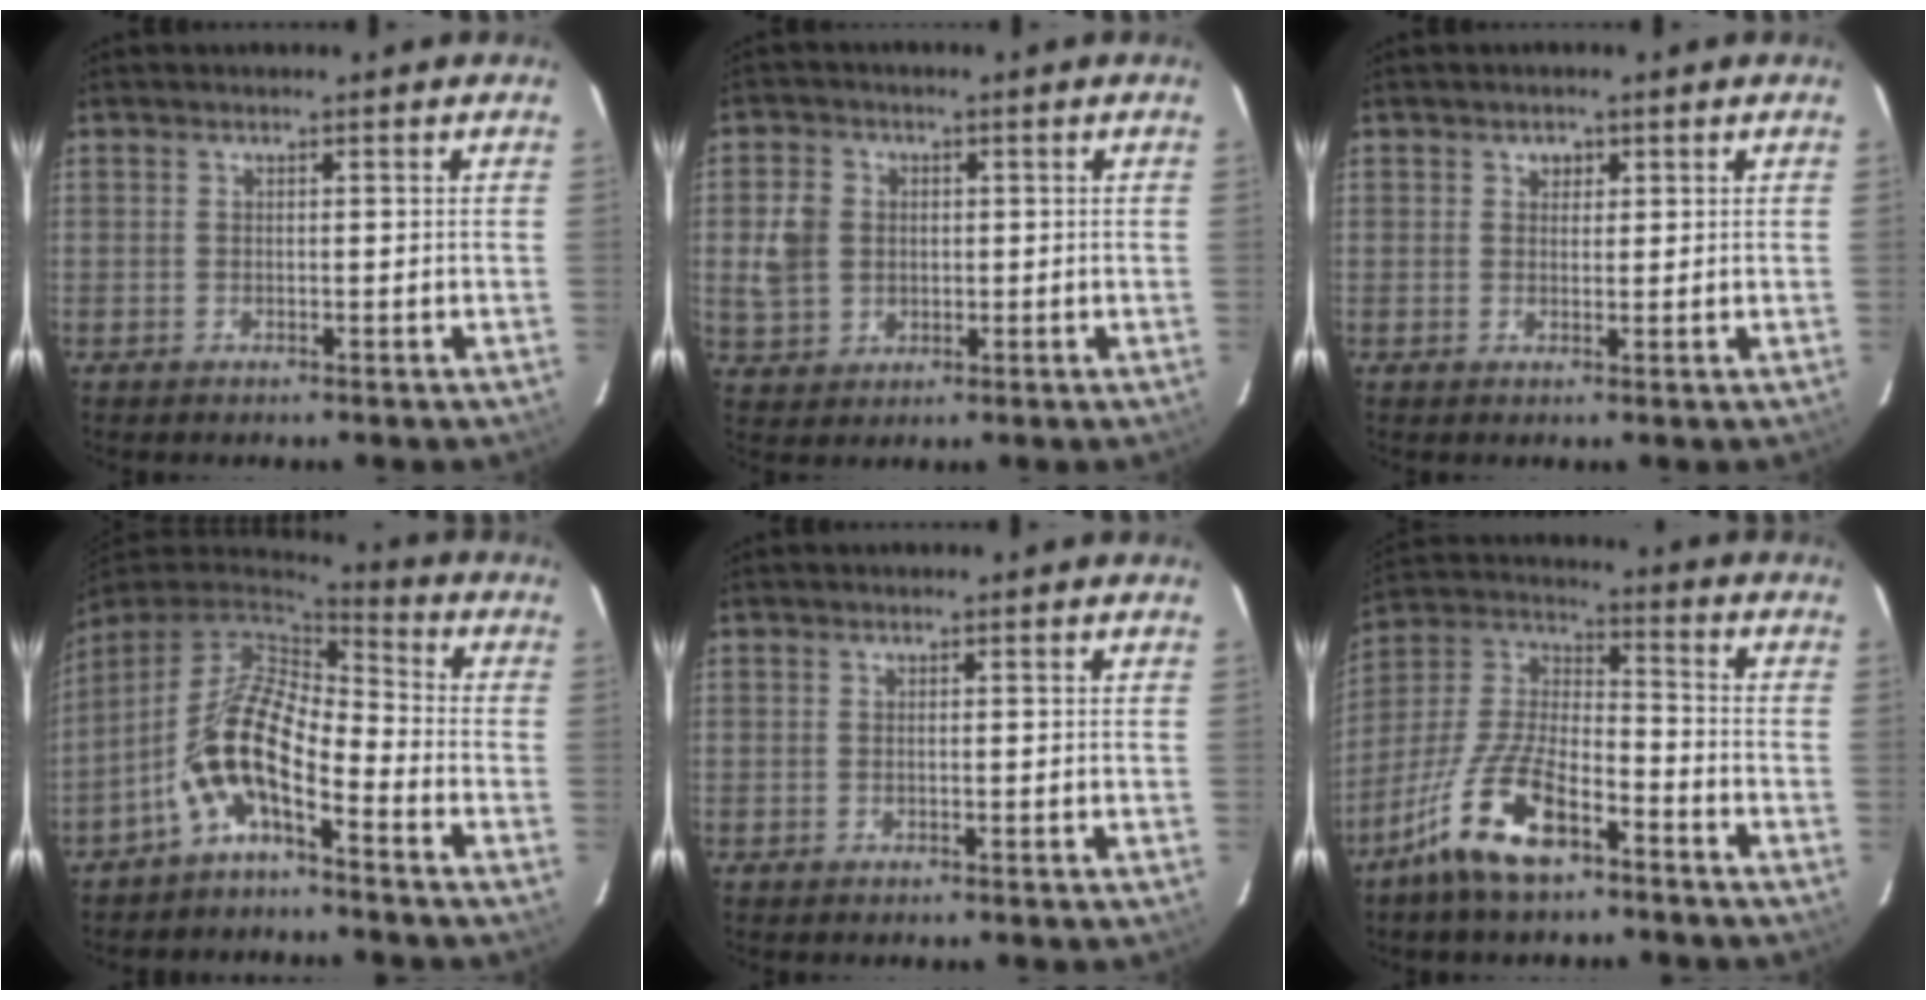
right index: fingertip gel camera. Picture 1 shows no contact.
{"total": 6.7, "force": [0.2, 5.9, 3.1], "torque": [-0.073, 0.014, 0.011]}
{"total": 1.8, "force": [0.7, 1.5, 0.4], "torque": [-0.003, 0.007, 0.012]}
{"total": 11.0, "force": [-5.5, 4.3, 8.5], "torque": [-0.176, 0.012, -0.113]}
{"total": 0.0}
{"total": 15.0, "force": [-9.6, 5.4, 10.2], "torque": [-0.220, -0.006, -0.178]}